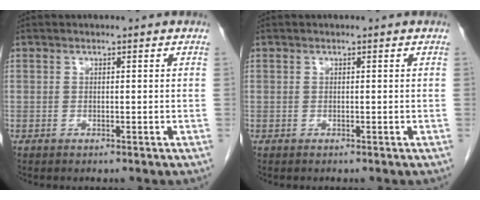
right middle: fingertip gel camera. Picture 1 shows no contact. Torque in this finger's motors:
{"motor_torque": [-0.43, -0.10, -0.09, -0.03]}